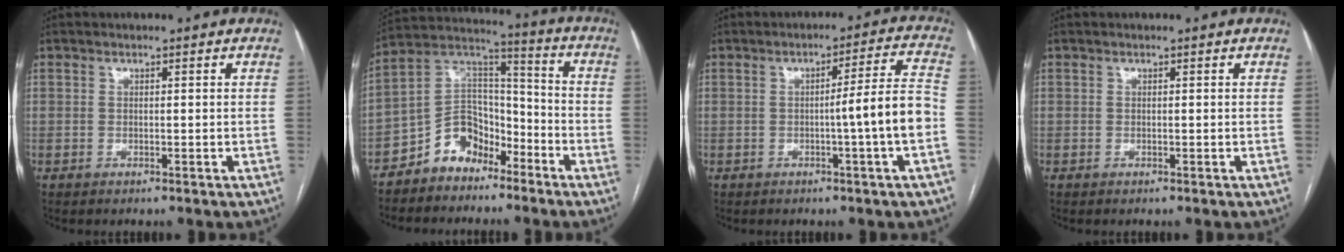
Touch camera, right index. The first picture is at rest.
{"total": 9.8, "force": [-6.5, 6.4, 3.5], "torque": [-0.069, 0.051, -0.123]}
{"total": 7.9, "force": [-1.9, -1.4, 7.6], "torque": [-0.103, 0.007, -0.026]}
{"total": 0.0}